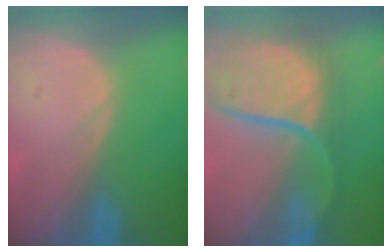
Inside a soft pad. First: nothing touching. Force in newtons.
{"total": 11.9, "press": 9.9, "slide": 6.7}